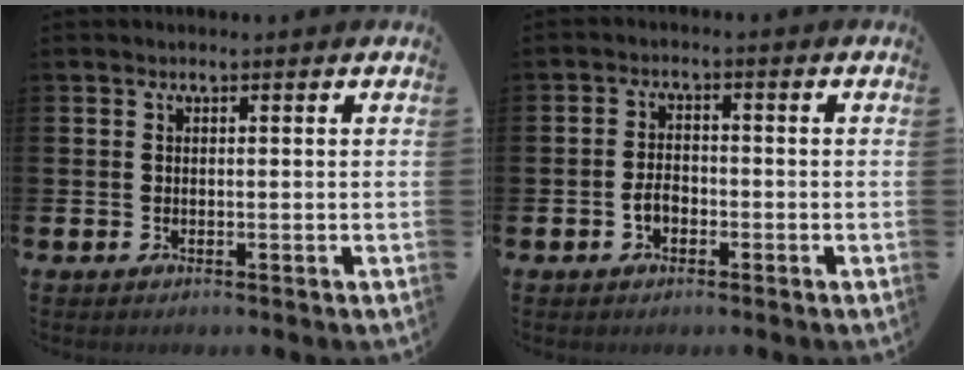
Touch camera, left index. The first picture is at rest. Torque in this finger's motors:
{"motor_torque": [0.45, 0.04, 0.06, 0.08]}